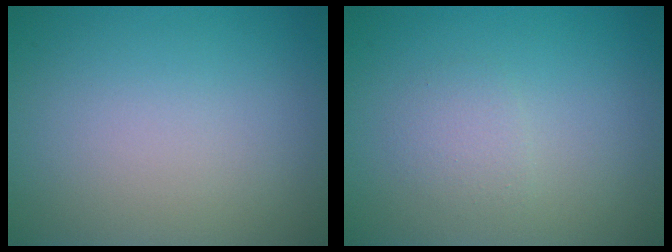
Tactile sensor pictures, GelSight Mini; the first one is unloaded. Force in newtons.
{"total": 1.4, "press": 1.4, "slide": 0.0}